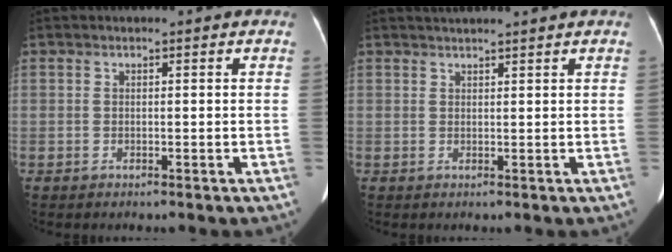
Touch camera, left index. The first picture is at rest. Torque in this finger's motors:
{"motor_torque": [0.63, -0.98, 0.14, 0.05]}